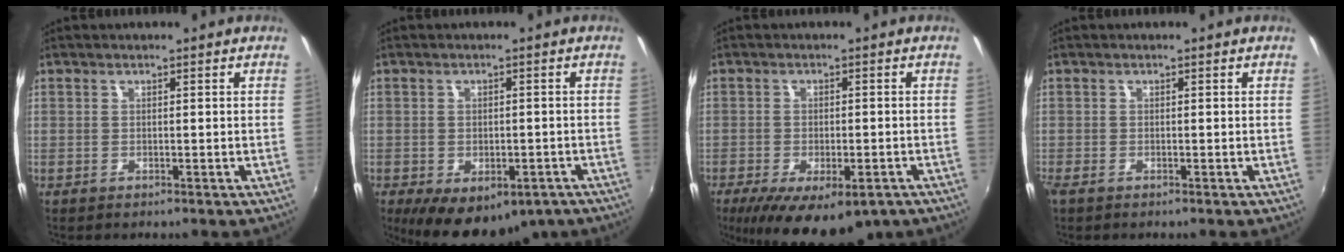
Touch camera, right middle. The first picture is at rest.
{"total": 14.4, "force": [-8.7, 7.7, 8.5], "torque": [-0.161, -0.026, -0.102]}
{"total": 14.6, "force": [-9.1, 6.0, 9.7], "torque": [-0.189, -0.043, -0.124]}
{"total": 1.0, "force": [-0.8, 0.4, 0.6], "torque": [-0.013, -0.006, -0.016]}